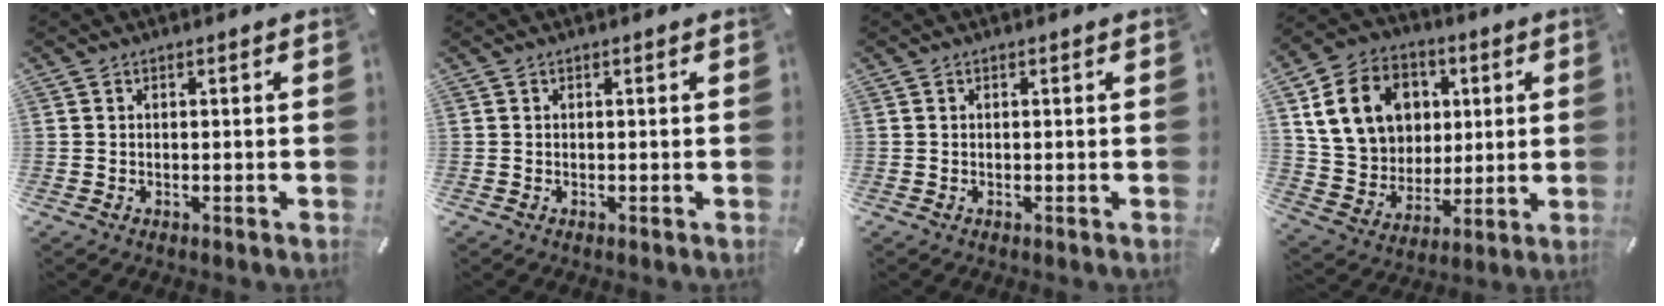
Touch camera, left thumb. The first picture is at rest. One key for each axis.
{"total": 0.0}
{"total": 0.0}
{"total": 16.5, "fx": 4.4, "fy": 14.0, "fz": 7.6, "tx": -0.144, "ty": 0.003, "tz": 0.091}